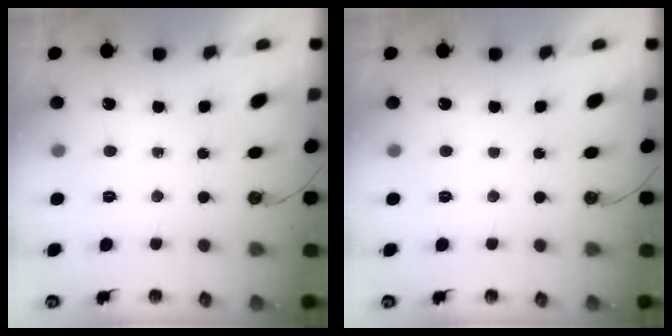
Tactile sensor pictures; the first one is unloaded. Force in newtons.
{"total": 0.0}